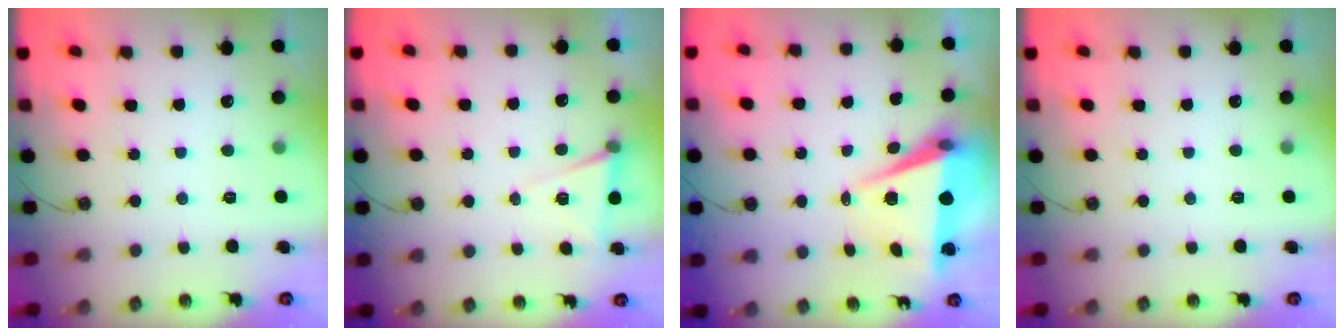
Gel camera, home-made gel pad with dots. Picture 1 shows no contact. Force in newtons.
{"total": 6.3, "press": 4.4, "slide": 4.5}
{"total": 7.3, "press": 5.8, "slide": 4.4}
{"total": 0.0}